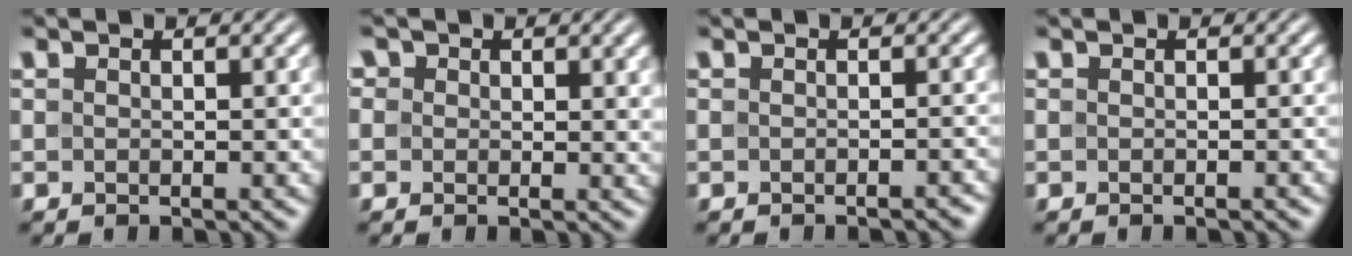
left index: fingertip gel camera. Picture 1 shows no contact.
{"total": 2.7, "force": [1.2, 2.2, 1.0], "torque": [-0.014, 0.003, 0.000]}
{"total": 1.3, "force": [-1.1, 0.2, 0.7], "torque": [-0.001, 0.004, -0.012]}
{"total": 0.6, "force": [-0.5, 0.0, 0.3], "torque": [-0.003, 0.001, -0.006]}